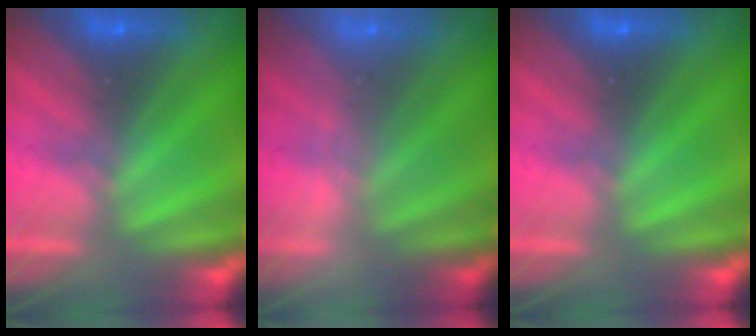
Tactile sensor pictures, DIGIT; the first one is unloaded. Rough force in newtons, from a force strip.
{"total": 2.0}
{"total": 0.0}